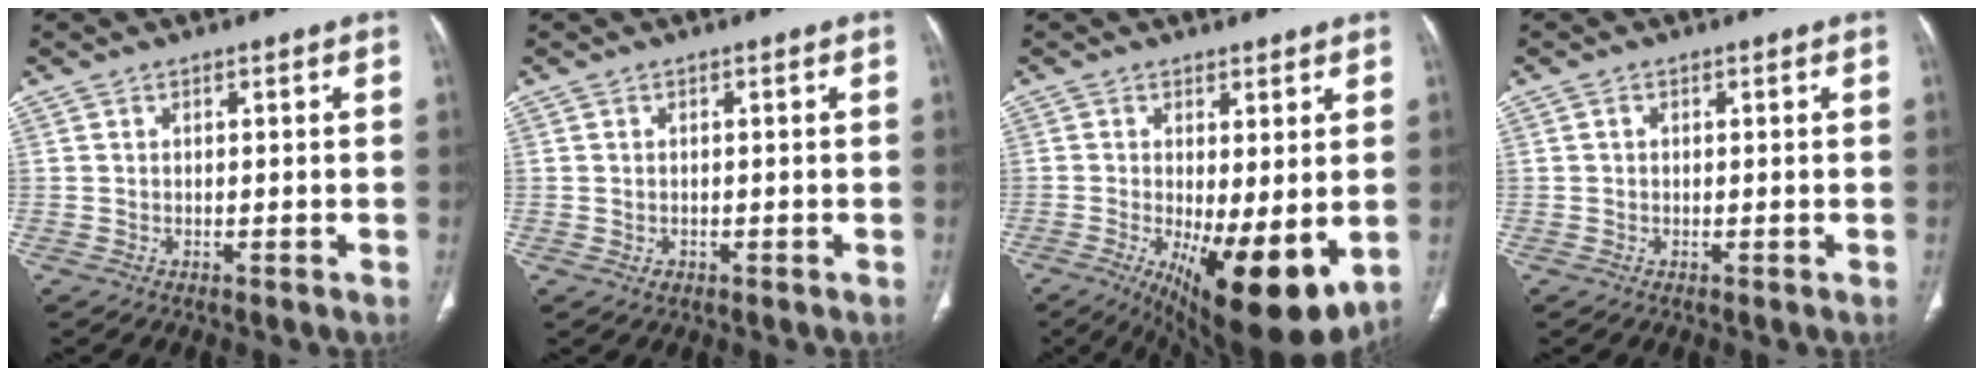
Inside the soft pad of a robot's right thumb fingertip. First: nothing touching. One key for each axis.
{"total": 1.2, "fx": -0.6, "fy": 1.0, "fz": 0.5, "tx": -0.006, "ty": 0.005, "tz": -0.006}
{"total": 14.8, "fx": -3.3, "fy": 5.1, "fz": 13.6, "tx": -0.193, "ty": -0.030, "tz": -0.029}
{"total": 0.6, "fx": 0.1, "fy": 0.5, "fz": 0.3, "tx": -0.003, "ty": 0.002, "tz": 0.000}